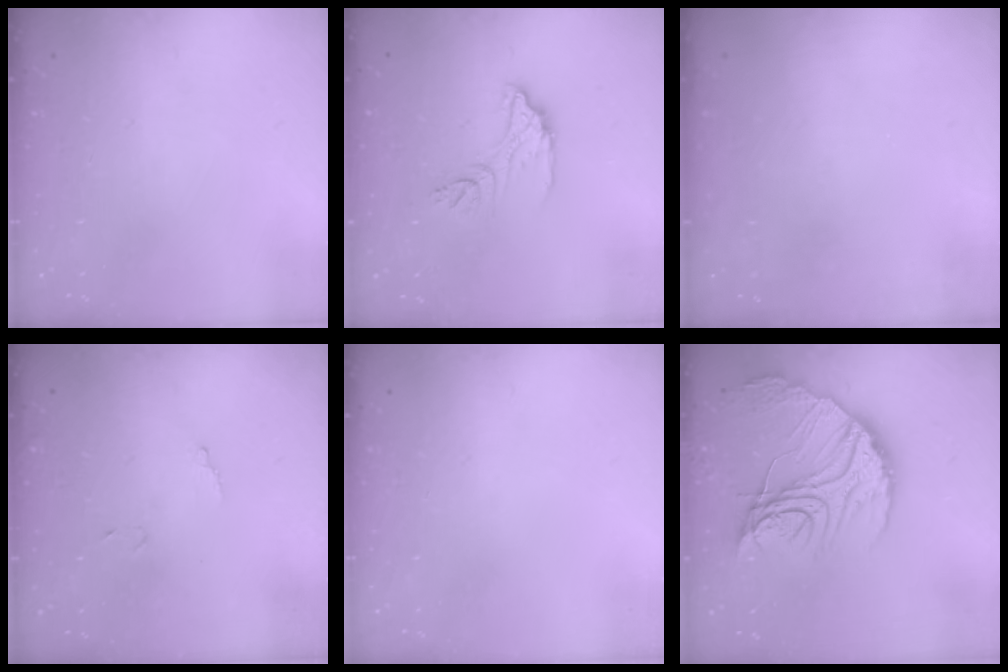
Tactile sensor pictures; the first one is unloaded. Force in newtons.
{"total": 11.1, "press": 11.0, "slide": 1.0}
{"total": 3.2, "press": 3.2, "slide": 0.1}
{"total": 7.7, "press": 7.7, "slide": 0.3}
{"total": 0.0}
{"total": 22.9, "press": 22.8, "slide": 2.0}